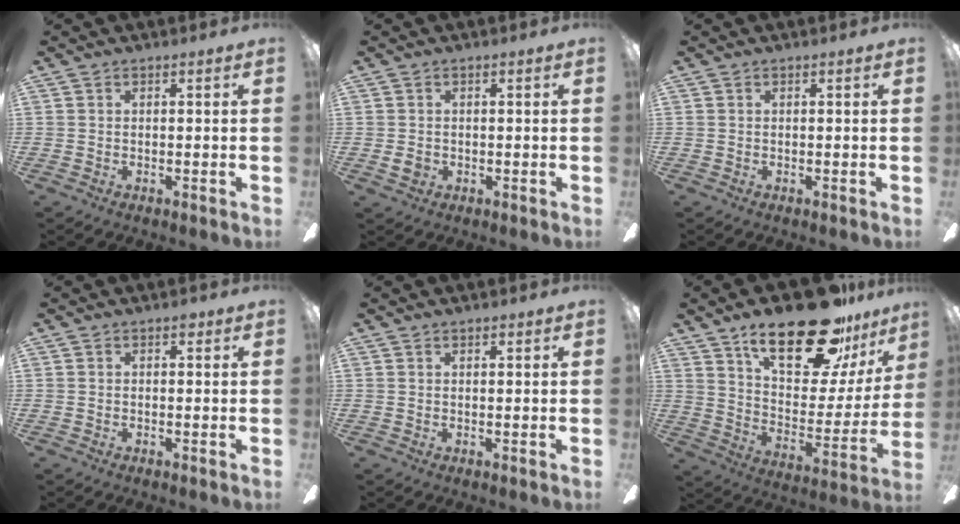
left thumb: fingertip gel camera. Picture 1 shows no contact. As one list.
[{"total": 2.4, "force": [-0.1, 2.0, 1.3], "torque": [-0.014, 0.002, -0.003]}, {"total": 0.0}, {"total": 1.0, "force": [0.6, 0.7, 0.4], "torque": [-0.001, 0.000, 0.009]}, {"total": 0.9, "force": [0.8, 0.3, 0.2], "torque": [-0.005, 0.000, 0.016]}, {"total": 27.2, "force": [19.0, 10.0, 16.7], "torque": [-0.258, -0.108, 0.315]}]